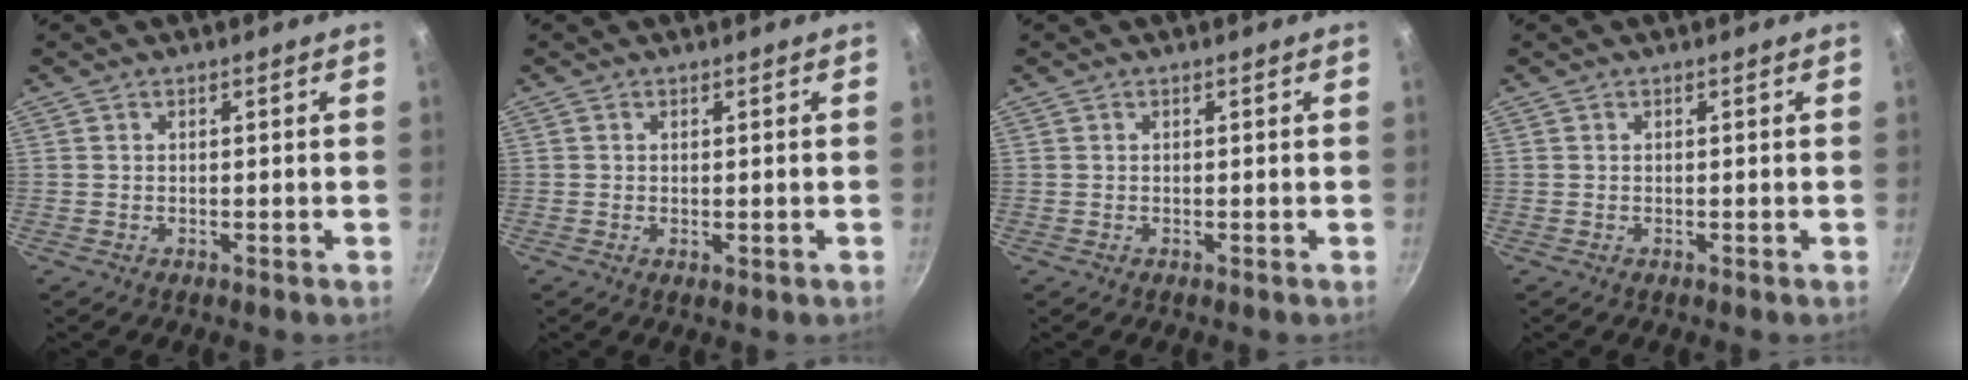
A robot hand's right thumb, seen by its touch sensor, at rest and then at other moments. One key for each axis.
{"total": 0.8, "fx": 0.0, "fy": 0.3, "fz": 0.7, "tx": -0.010, "ty": -0.003, "tz": -0.001}
{"total": 0.0}
{"total": 0.0}